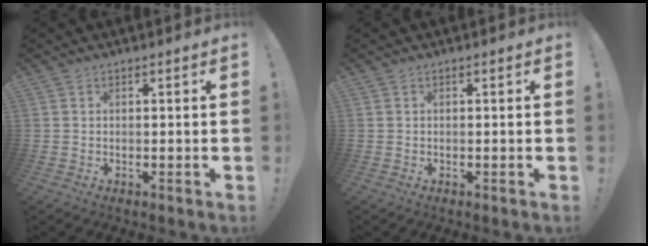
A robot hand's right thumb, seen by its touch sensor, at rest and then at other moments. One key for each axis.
{"total": 0.0}